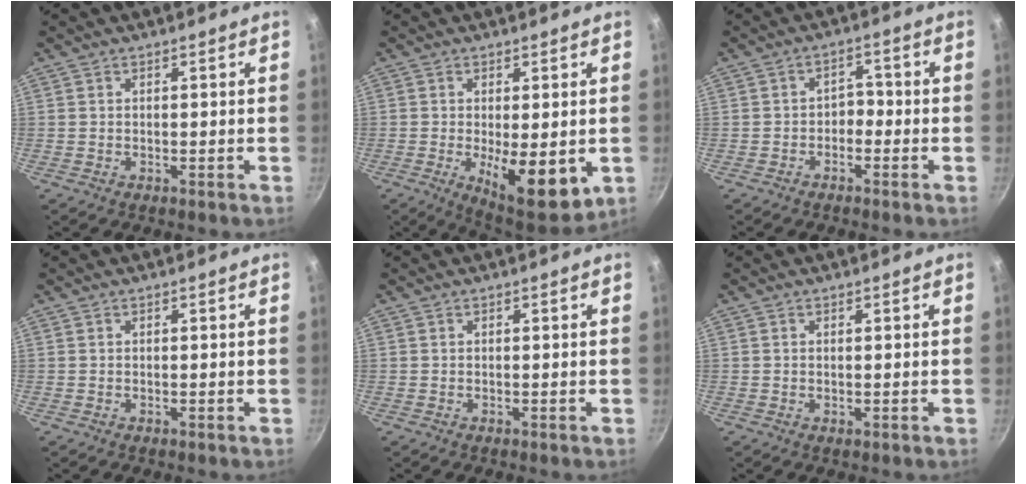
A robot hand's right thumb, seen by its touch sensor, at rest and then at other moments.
{"total": 12.3, "force": [-2.7, 4.7, 11.0], "torque": [-0.152, -0.025, -0.025]}
{"total": 3.1, "force": [-1.4, 2.2, 1.7], "torque": [-0.005, 0.023, -0.033]}
{"total": 0.0}
{"total": 0.0}
{"total": 0.0}